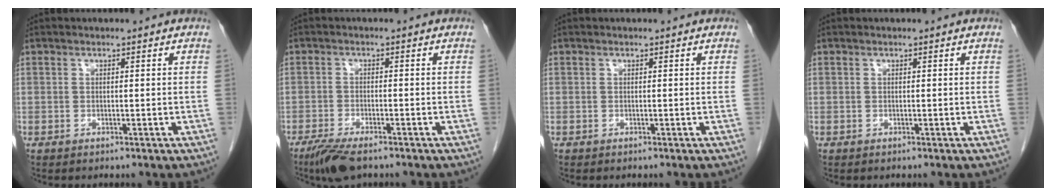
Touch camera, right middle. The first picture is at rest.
{"total": 5.6, "force": [-4.2, 1.3, 3.5], "torque": [-0.065, -0.011, -0.073]}
{"total": 0.0}
{"total": 0.0}